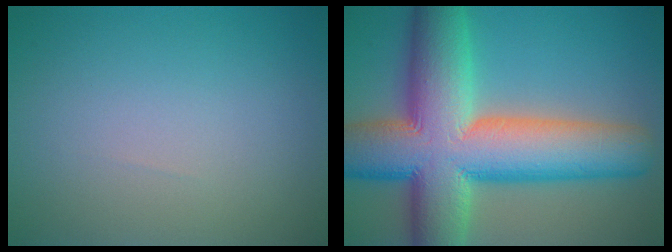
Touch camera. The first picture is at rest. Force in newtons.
{"total": 15.8, "press": 15.8, "slide": 0.9}